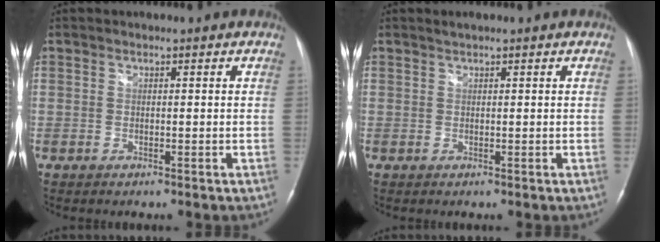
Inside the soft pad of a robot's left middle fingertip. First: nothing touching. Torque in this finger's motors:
{"motor_torque": [0.09, -0.04, -0.08, 0.00]}